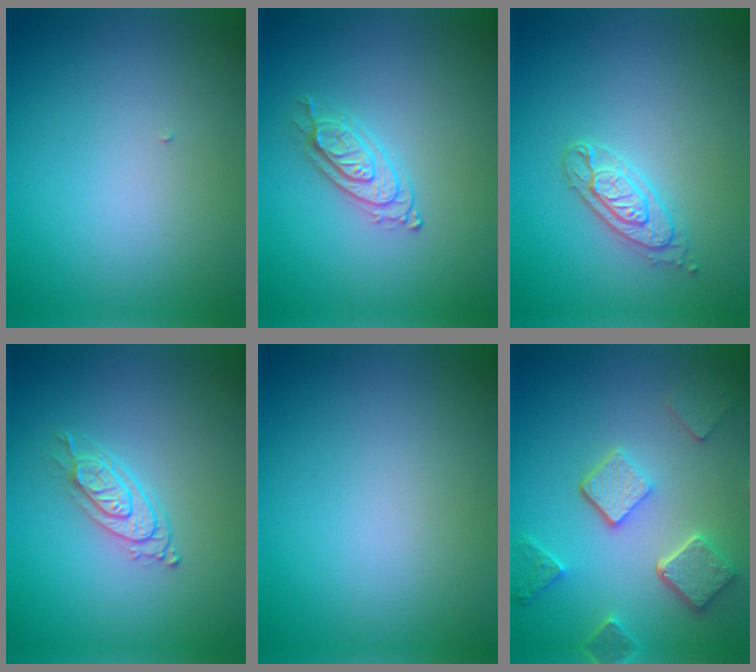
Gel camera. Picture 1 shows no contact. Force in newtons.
{"total": 2.2, "press": 2.0, "slide": 0.7}
{"total": 2.5, "press": 2.4, "slide": 0.2}
{"total": 2.7, "press": 2.1, "slide": 1.7}
{"total": 0.0}
{"total": 5.1, "press": 3.9, "slide": 3.3}